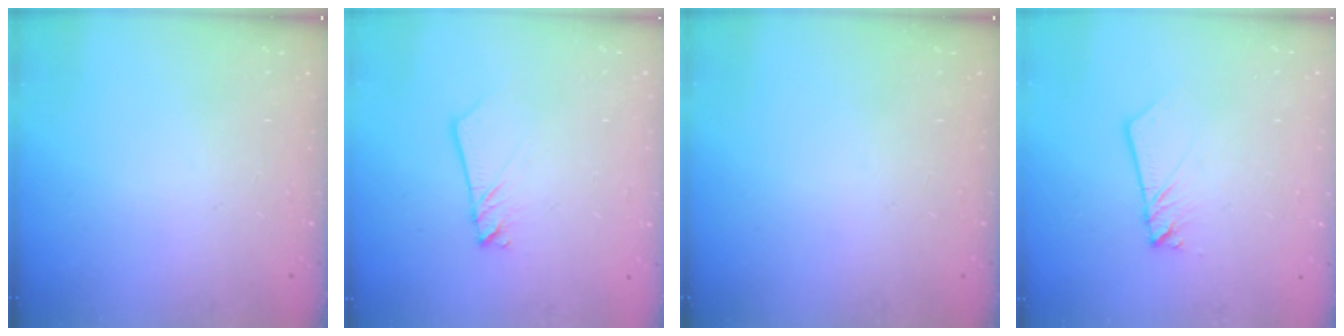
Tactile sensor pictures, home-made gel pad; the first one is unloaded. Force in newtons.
{"total": 2.2, "press": 2.2, "slide": 0.2}
{"total": 0.0}
{"total": 2.4, "press": 2.4, "slide": 0.1}